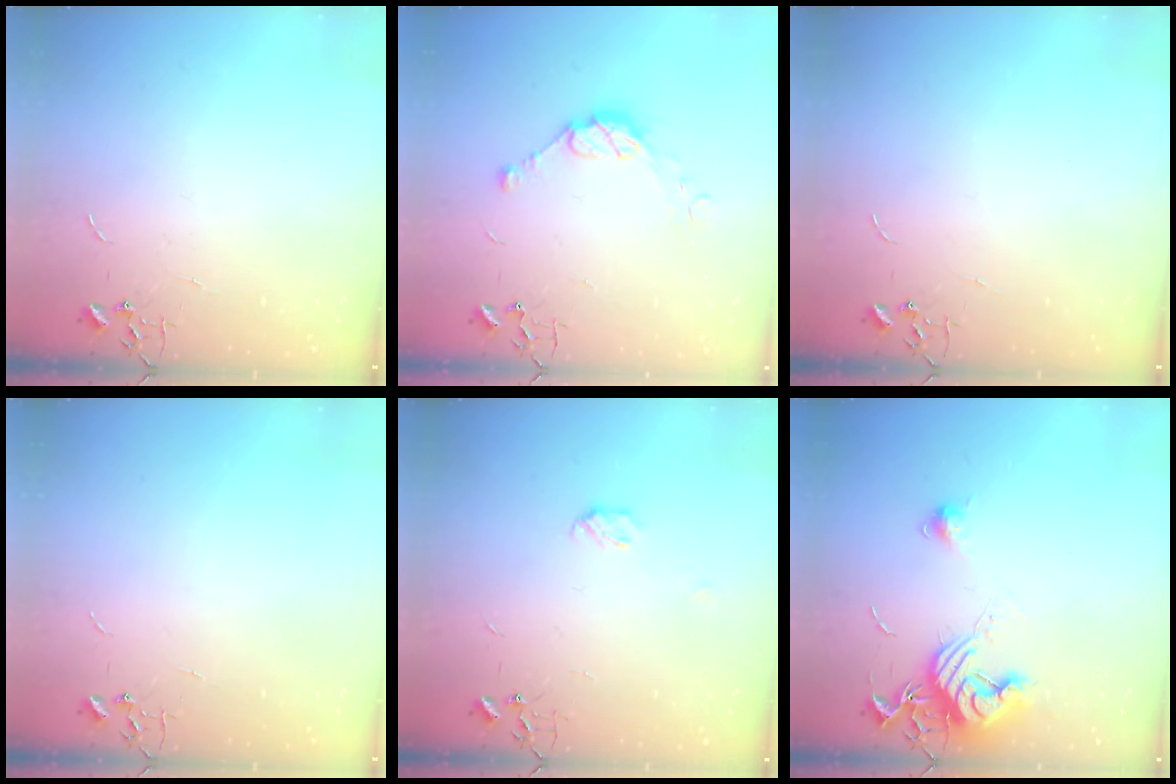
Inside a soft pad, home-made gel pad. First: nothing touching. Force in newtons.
{"total": 9.4, "press": 9.4, "slide": 0.6}
{"total": 0.0}
{"total": 0.0}
{"total": 4.0, "press": 4.0, "slide": 0.6}
{"total": 12.9, "press": 12.9, "slide": 0.5}